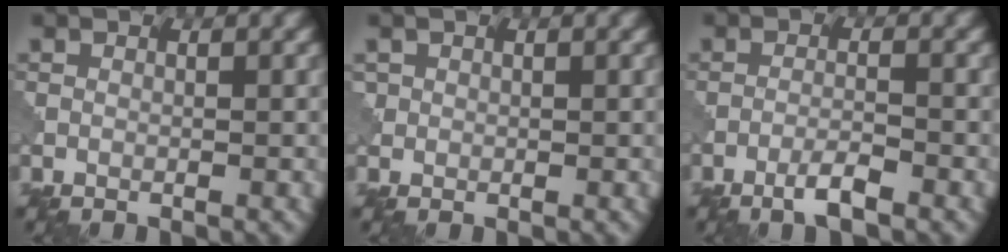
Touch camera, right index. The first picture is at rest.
{"total": 1.1, "force": [0.5, 1.0, 0.1], "torque": [0.001, 0.004, 0.007]}
{"total": 2.2, "force": [-1.7, 0.0, 1.5], "torque": [-0.032, 0.006, -0.031]}